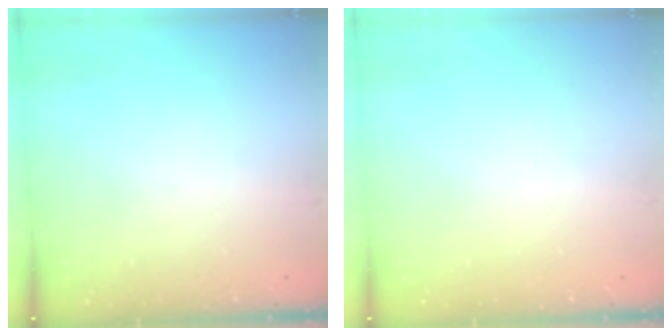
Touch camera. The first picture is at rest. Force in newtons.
{"total": 0.0}